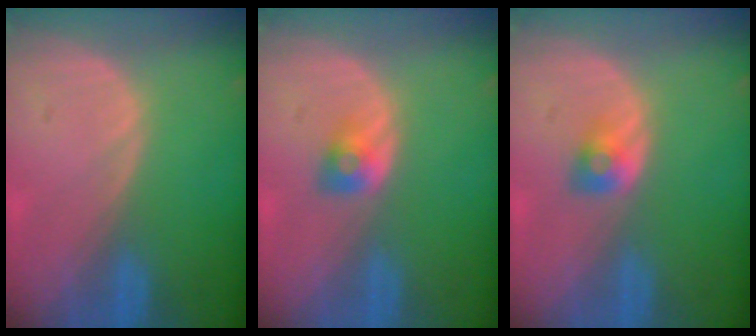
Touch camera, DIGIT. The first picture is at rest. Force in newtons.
{"total": 2.5, "press": 2.3, "slide": 0.9}
{"total": 2.5, "press": 2.3, "slide": 0.9}